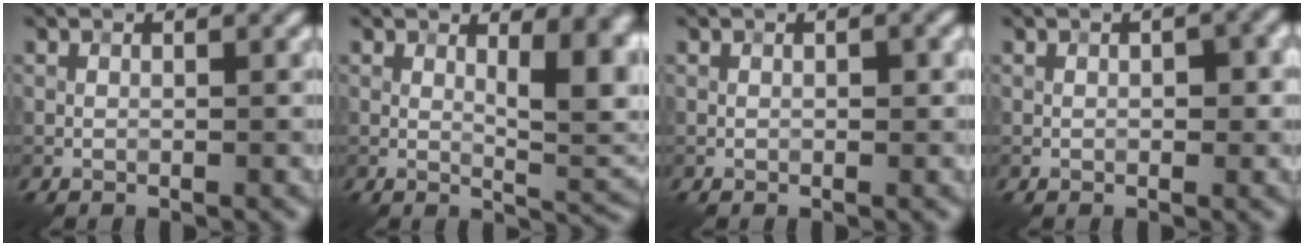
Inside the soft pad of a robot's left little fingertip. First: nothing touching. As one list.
[{"total": 7.2, "force": [1.4, 2.2, 6.7], "torque": [-0.089, -0.004, 0.024]}, {"total": 0.7, "force": [0.0, 0.3, 0.6], "torque": [-0.008, 0.000, 0.000]}, {"total": 2.0, "force": [0.1, 1.0, 1.7], "torque": [-0.019, 0.002, 0.000]}]